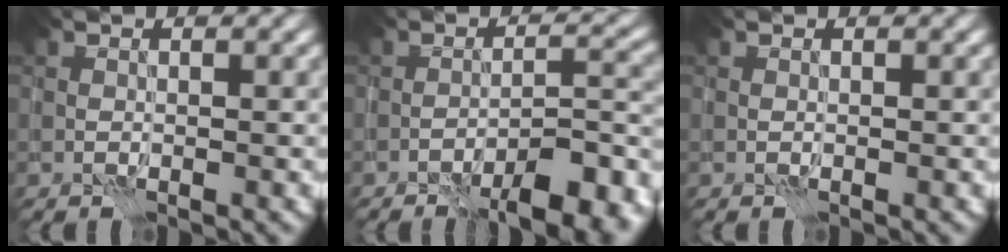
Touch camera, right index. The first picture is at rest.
{"total": 8.7, "force": [-6.1, 2.3, 5.7], "torque": [-0.072, 0.011, -0.089]}
{"total": 0.0}